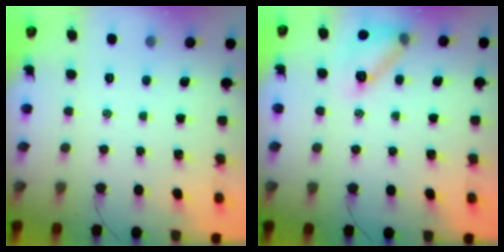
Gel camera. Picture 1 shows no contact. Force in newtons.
{"total": 12.8, "press": 12.7, "slide": 0.7}